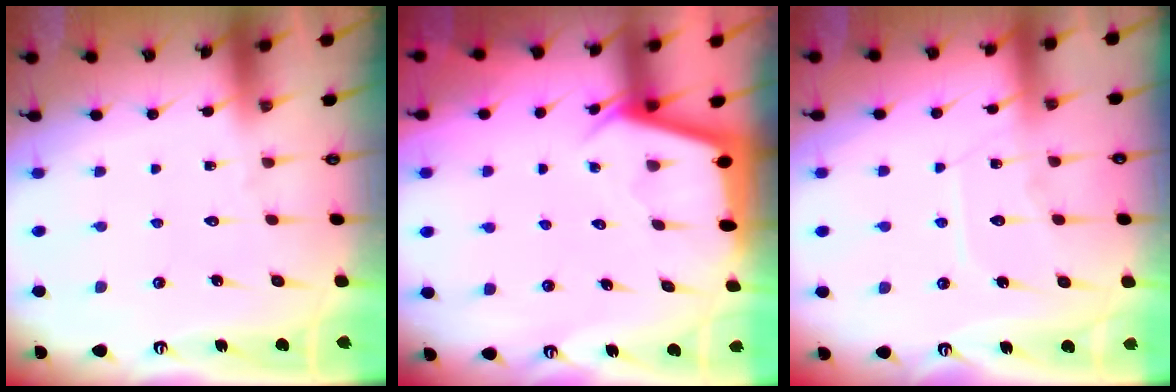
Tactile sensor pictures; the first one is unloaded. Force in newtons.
{"total": 2.8, "press": 2.8, "slide": 0.4}
{"total": 7.4, "press": 7.3, "slide": 0.8}